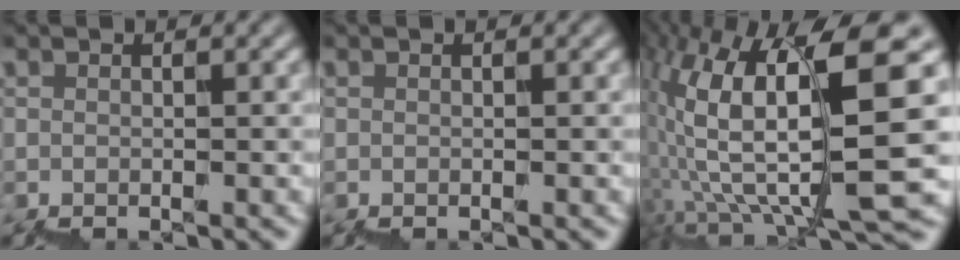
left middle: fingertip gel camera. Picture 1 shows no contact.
{"total": 0.0}
{"total": 13.1, "force": [3.6, 4.0, 11.9], "torque": [-0.237, 0.025, 0.086]}